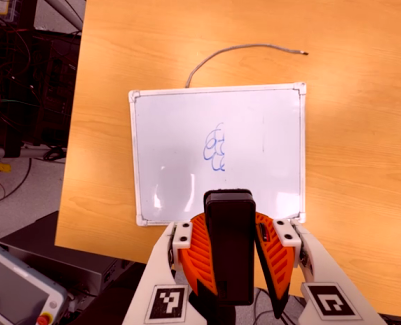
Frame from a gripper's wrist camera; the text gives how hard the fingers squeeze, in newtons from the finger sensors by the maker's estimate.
{"total": 12.6, "left": 10.9, "right": 14.3}